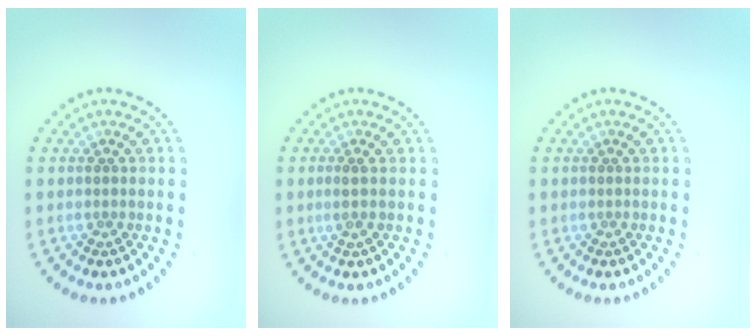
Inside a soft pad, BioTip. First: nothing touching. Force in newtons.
{"total": 0.7, "press": 0.4, "slide": 0.6}
{"total": 0.0}